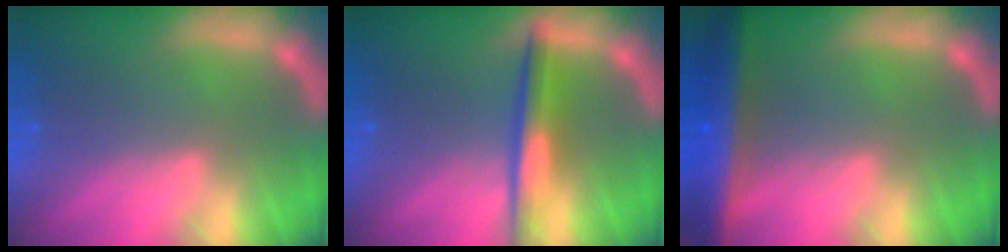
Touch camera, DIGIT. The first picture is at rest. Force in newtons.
{"total": 4.0}
{"total": 7.4}